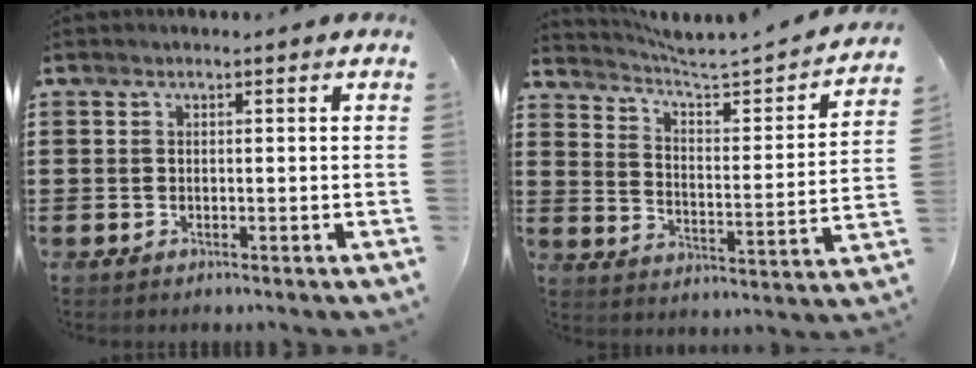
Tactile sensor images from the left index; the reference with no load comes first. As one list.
[{"total": 3.1, "force": [2.9, 0.0, 1.2], "torque": [-0.045, -0.033, 0.036]}]